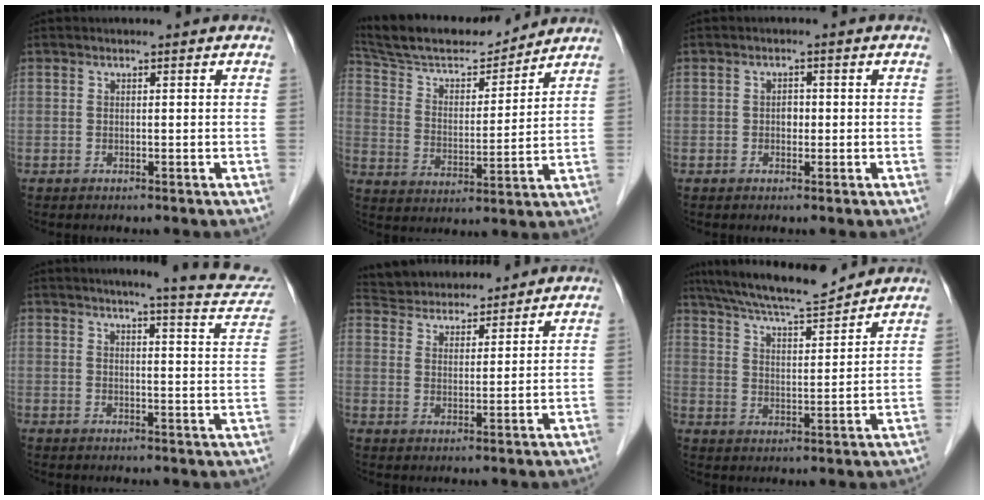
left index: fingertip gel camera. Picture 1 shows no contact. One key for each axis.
{"total": 15.8, "fx": 14.8, "fy": 2.7, "fz": 5.0, "tx": -0.091, "ty": 0.006, "tz": 0.252}
{"total": 1.4, "fx": -0.4, "fy": 1.0, "fz": 0.9, "tx": -0.011, "ty": 0.000, "tz": -0.007}
{"total": 10.2, "fx": 8.7, "fy": 0.9, "fz": 5.2, "tx": -0.054, "ty": -0.010, "tz": 0.078}
{"total": 11.1, "fx": 10.5, "fy": 2.9, "fz": 2.3, "tx": -0.039, "ty": 0.027, "tz": 0.172}
{"total": 13.0, "fx": 11.7, "fy": 1.0, "fz": 5.5, "tx": -0.100, "ty": 0.004, "tz": 0.190}